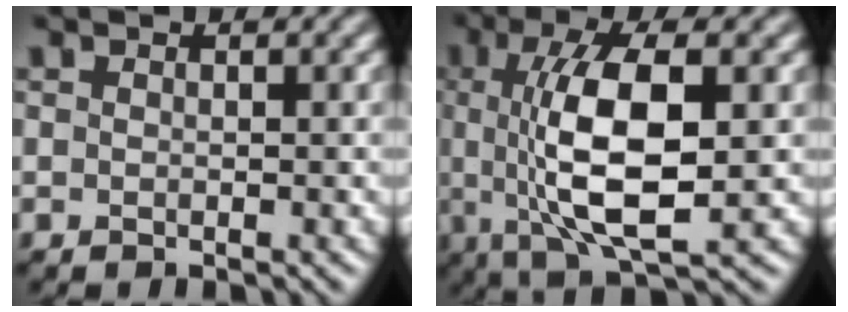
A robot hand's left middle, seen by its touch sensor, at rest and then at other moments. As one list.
[{"total": 9.7, "force": [0.4, 3.3, 9.1], "torque": [-0.162, 0.002, 0.008]}]